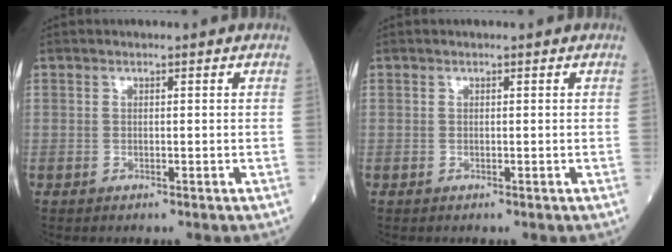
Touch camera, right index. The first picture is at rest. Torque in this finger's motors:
{"motor_torque": [0.00, 0.00, 0.00, -0.01]}